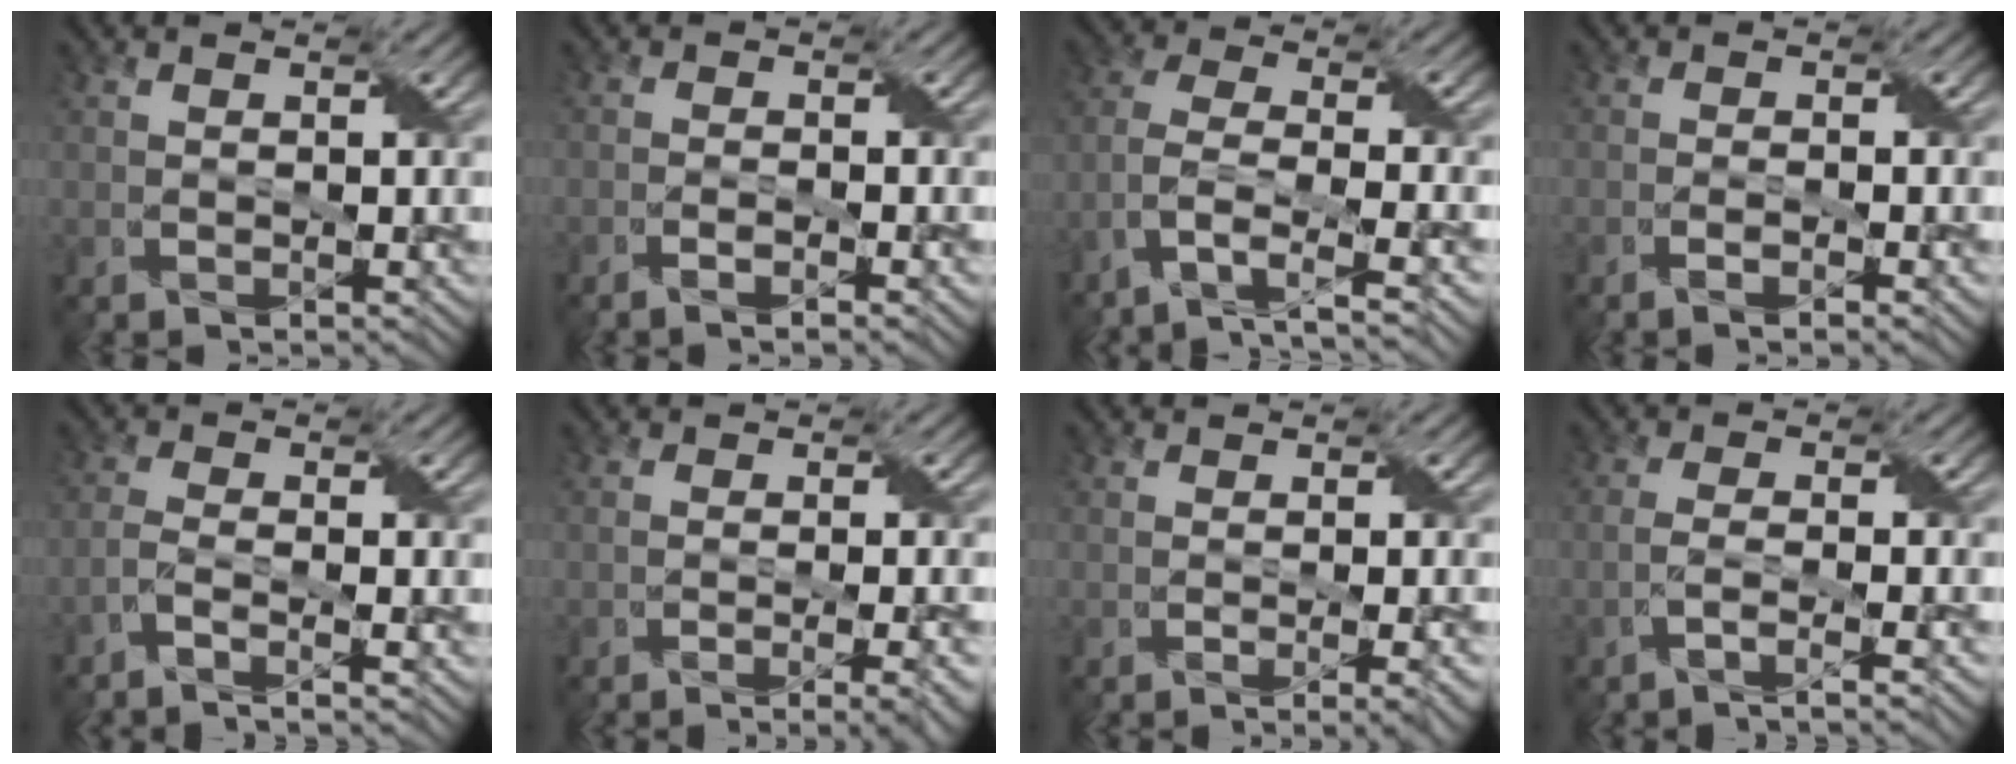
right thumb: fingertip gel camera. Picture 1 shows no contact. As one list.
[{"total": 2.3, "force": [-1.7, 0.1, 1.5], "torque": [-0.030, 0.009, -0.039]}, {"total": 7.7, "force": [-4.9, 2.6, 5.4], "torque": [-0.124, -0.008, -0.096]}, {"total": 2.3, "force": [-1.6, 0.1, 1.7], "torque": [-0.030, 0.009, -0.036]}, {"total": 3.1, "force": [-2.4, 0.4, 1.9], "torque": [-0.035, 0.002, -0.062]}, {"total": 6.0, "force": [-3.2, 1.4, 4.9], "torque": [-0.066, 0.001, -0.039]}, {"total": 4.3, "force": [-1.9, 1.1, 3.7], "torque": [-0.043, 0.003, -0.024]}, {"total": 3.9, "force": [-2.6, 0.6, 2.8], "torque": [-0.042, 0.007, -0.062]}]